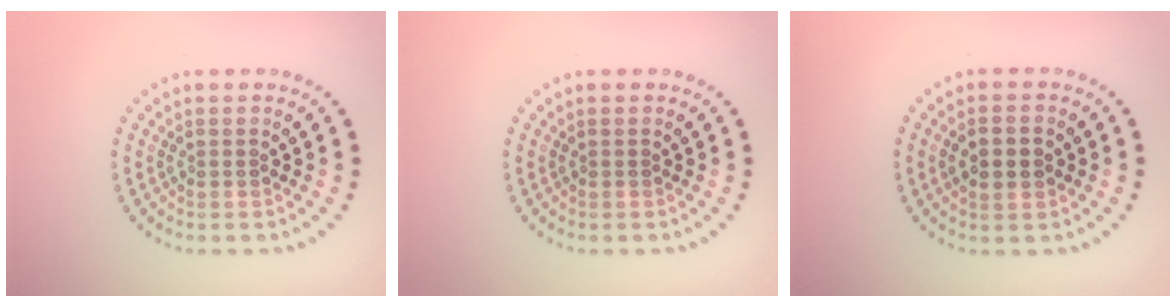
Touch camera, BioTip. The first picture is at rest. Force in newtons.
{"total": 0.0}
{"total": 2.7, "press": 2.7, "slide": 0.2}